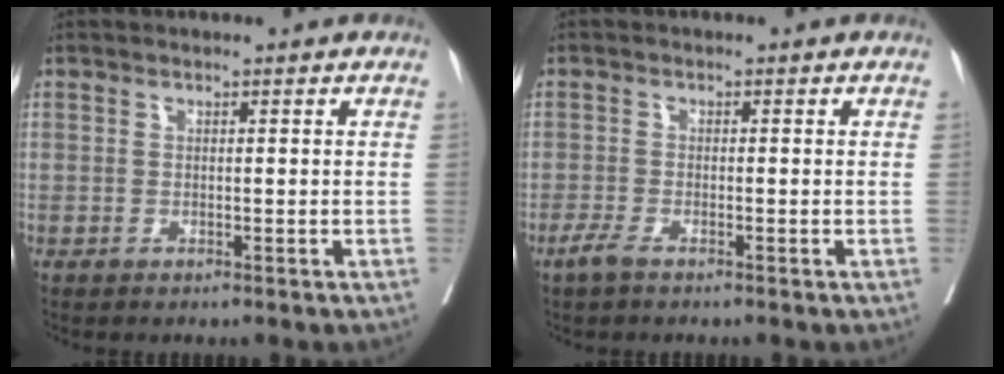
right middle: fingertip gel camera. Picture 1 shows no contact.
{"total": 1.8, "force": [-1.3, 0.3, 1.2], "torque": [-0.031, -0.004, -0.029]}